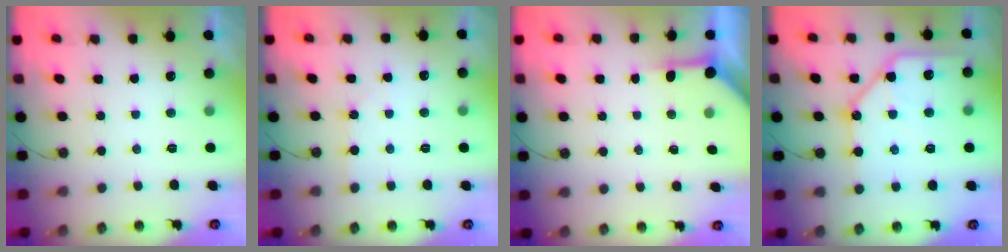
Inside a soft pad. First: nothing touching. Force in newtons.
{"total": 1.6, "press": 1.6, "slide": 0.2}
{"total": 3.9, "press": 3.8, "slide": 0.4}
{"total": 13.3, "press": 13.2, "slide": 1.4}